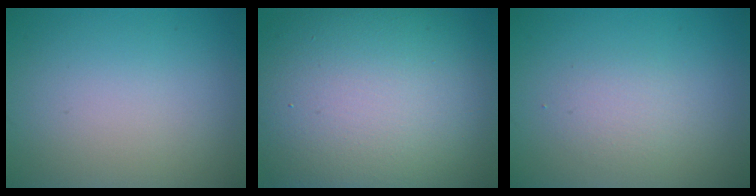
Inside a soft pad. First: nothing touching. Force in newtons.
{"total": 16.6, "press": 16.6, "slide": 0.8}
{"total": 1.7, "press": 1.6, "slide": 0.1}